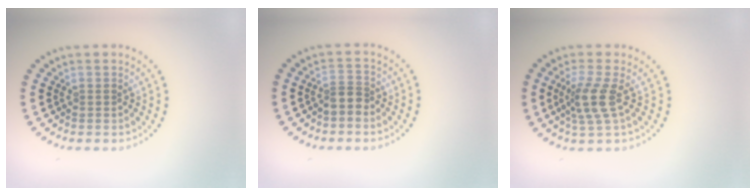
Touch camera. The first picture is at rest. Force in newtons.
{"total": 1.9, "press": 1.5, "slide": 1.2}
{"total": 2.9, "press": 2.2, "slide": 1.9}